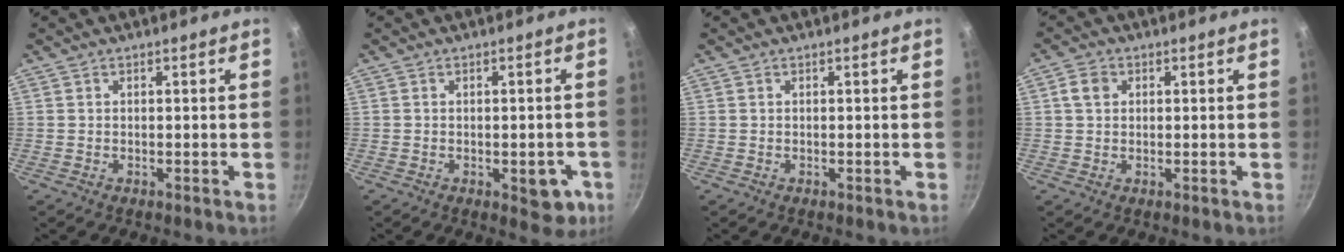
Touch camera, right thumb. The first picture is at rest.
{"total": 5.8, "force": [-1.9, 3.0, 4.6], "torque": [-0.029, 0.007, -0.019]}
{"total": 0.0}
{"total": 3.4, "force": [0.9, 2.7, 1.8], "torque": [-0.022, 0.005, 0.014]}